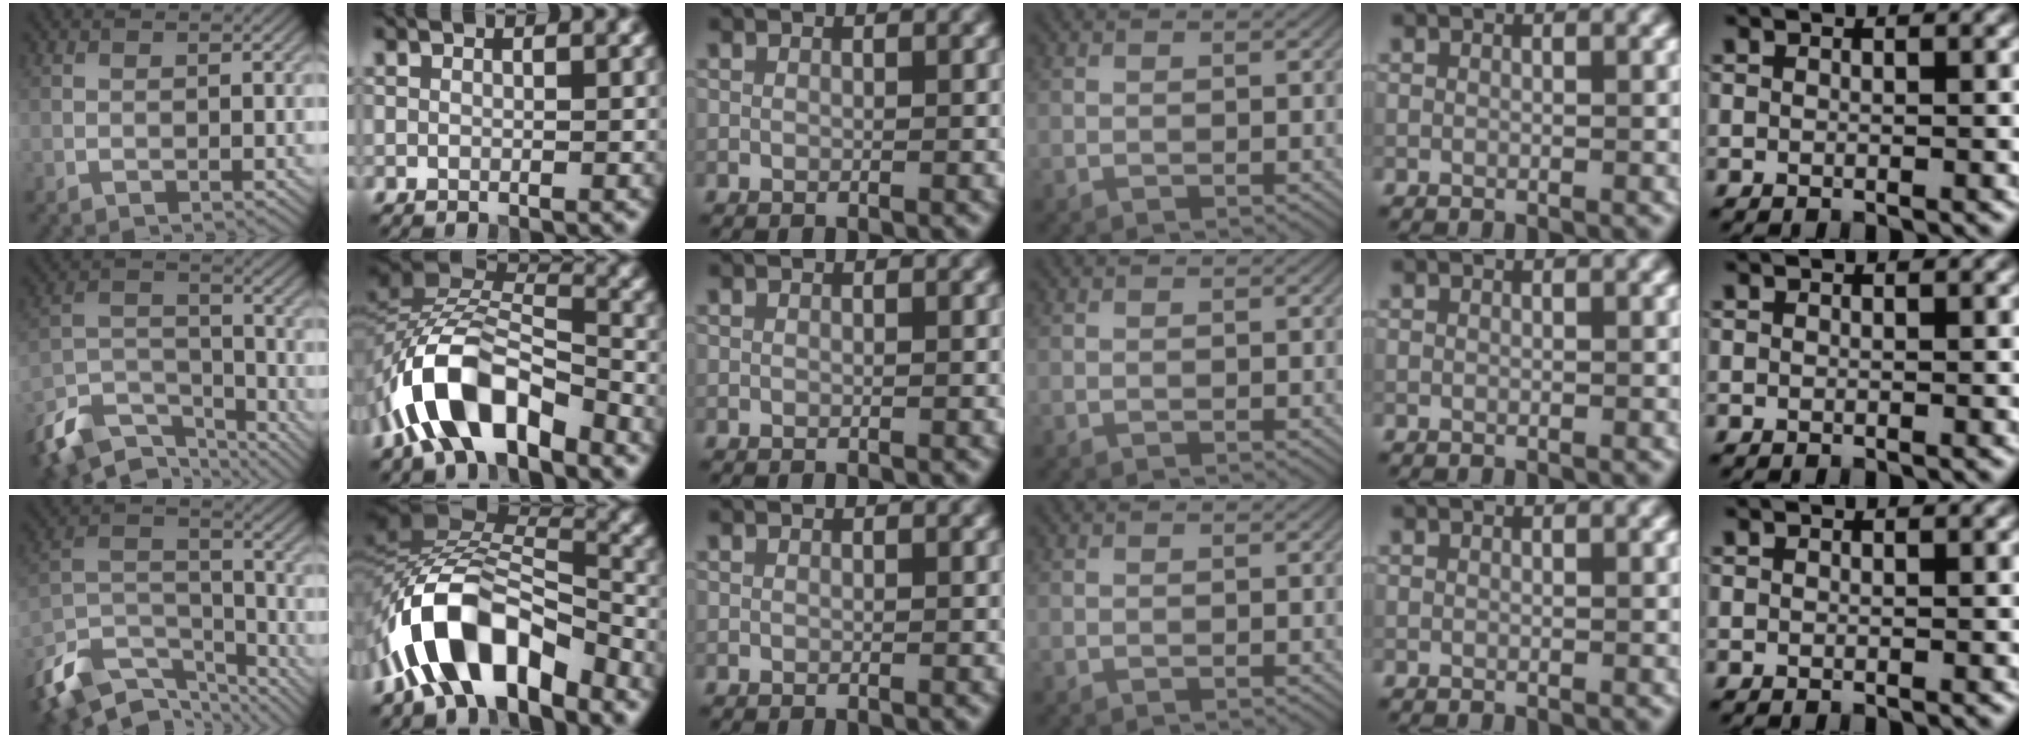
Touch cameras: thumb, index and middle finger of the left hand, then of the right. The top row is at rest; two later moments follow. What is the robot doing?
{"motion": "lift_and_place", "object": "coin"}